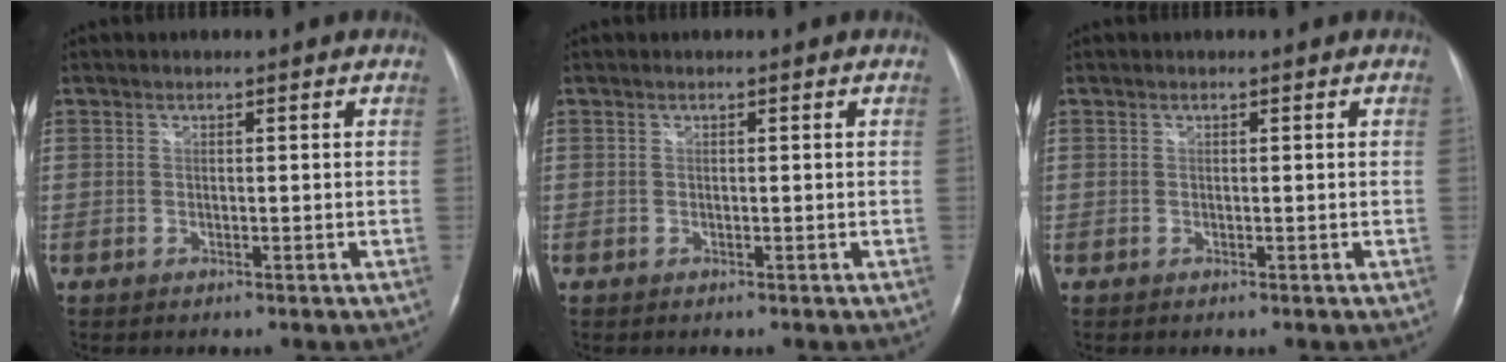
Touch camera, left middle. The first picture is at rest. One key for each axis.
{"total": 0.0}
{"total": 0.0}